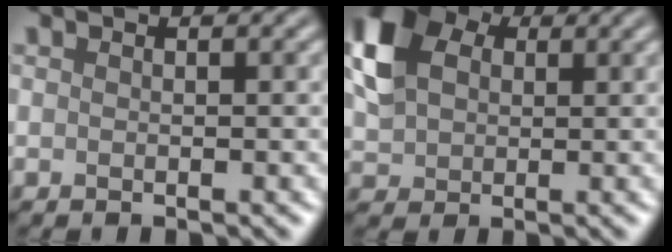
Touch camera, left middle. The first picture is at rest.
{"total": 7.0, "force": [2.1, 5.1, 4.3], "torque": [-0.118, 0.016, 0.037]}